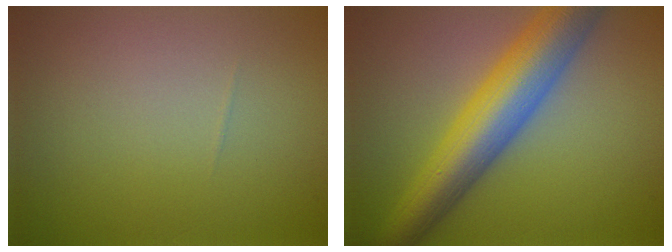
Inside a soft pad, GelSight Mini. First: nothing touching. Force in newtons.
{"total": 9.0, "press": 9.0, "slide": 0.2}